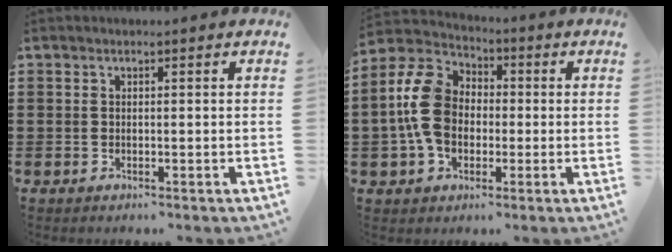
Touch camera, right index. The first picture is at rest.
{"total": 11.8, "force": [-0.6, 8.7, 7.9], "torque": [-0.200, 0.017, -0.015]}